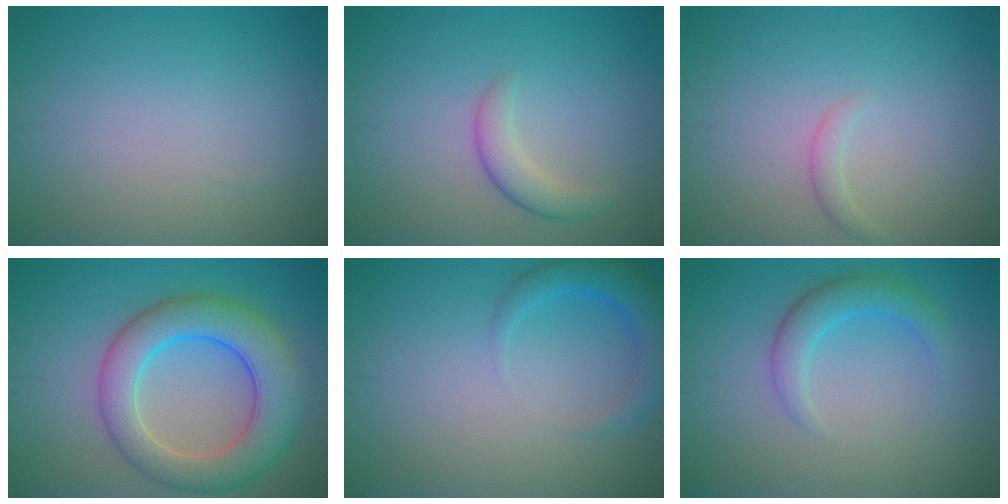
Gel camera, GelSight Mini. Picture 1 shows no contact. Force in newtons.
{"total": 2.3, "press": 2.3, "slide": 0.1}
{"total": 1.0, "press": 1.0, "slide": 0.1}
{"total": 8.2, "press": 8.2, "slide": 0.2}
{"total": 3.6, "press": 3.6, "slide": 0.4}
{"total": 3.0, "press": 3.0, "slide": 0.1}